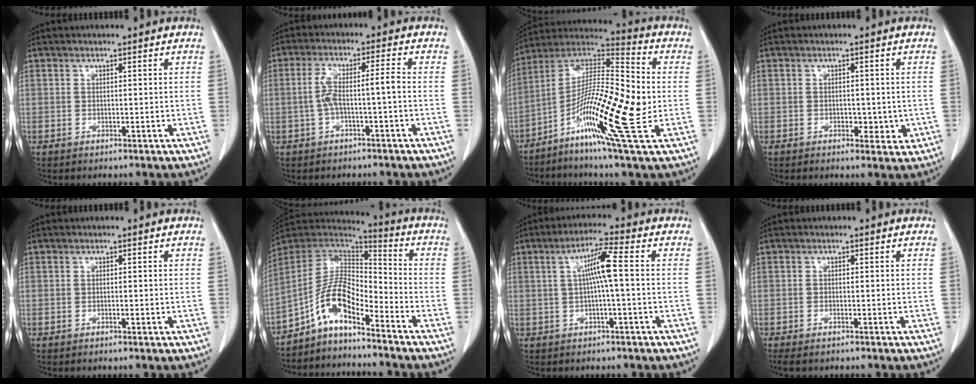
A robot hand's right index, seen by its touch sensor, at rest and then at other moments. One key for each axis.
{"total": 4.9, "fx": -1.2, "fy": 0.2, "fz": 4.8, "tx": -0.099, "ty": 0.023, "tz": -0.020}
{"total": 19.2, "fx": -4.6, "fy": 1.4, "fz": 18.5, "tx": -0.343, "ty": -0.009, "tz": -0.090}
{"total": 3.0, "fx": -0.7, "fy": 1.9, "fz": 2.3, "tx": -0.025, "ty": 0.002, "tz": -0.002}
{"total": 0.6, "fx": -0.3, "fy": 0.1, "fz": 0.6, "tx": -0.011, "ty": 0.001, "tz": -0.002}
{"total": 10.0, "fx": -6.6, "fy": 2.9, "fz": 6.9, "tx": -0.141, "ty": 0.026, "tz": -0.124}
{"total": 5.7, "fx": 0.3, "fy": -0.2, "fz": 5.7, "tx": -0.105, "ty": 0.014, "tz": 0.008}
{"total": 2.6, "fx": -2.1, "fy": 0.8, "fz": 1.4, "tx": -0.025, "ty": -0.007, "tz": -0.029}